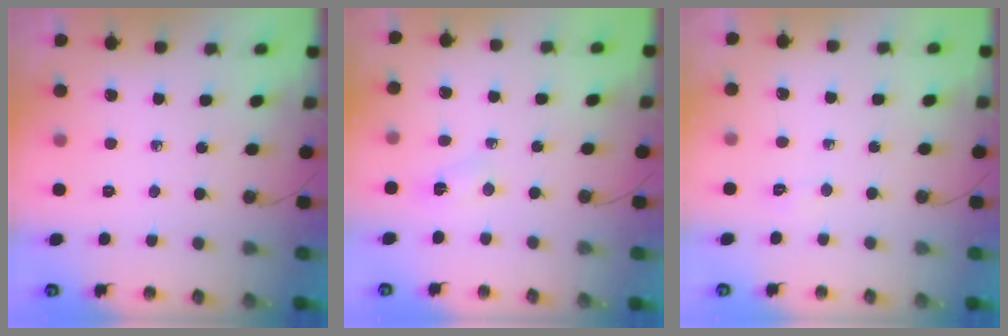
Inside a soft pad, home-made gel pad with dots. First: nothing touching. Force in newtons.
{"total": 2.1, "press": 2.0, "slide": 0.4}
{"total": 2.9, "press": 2.6, "slide": 1.4}